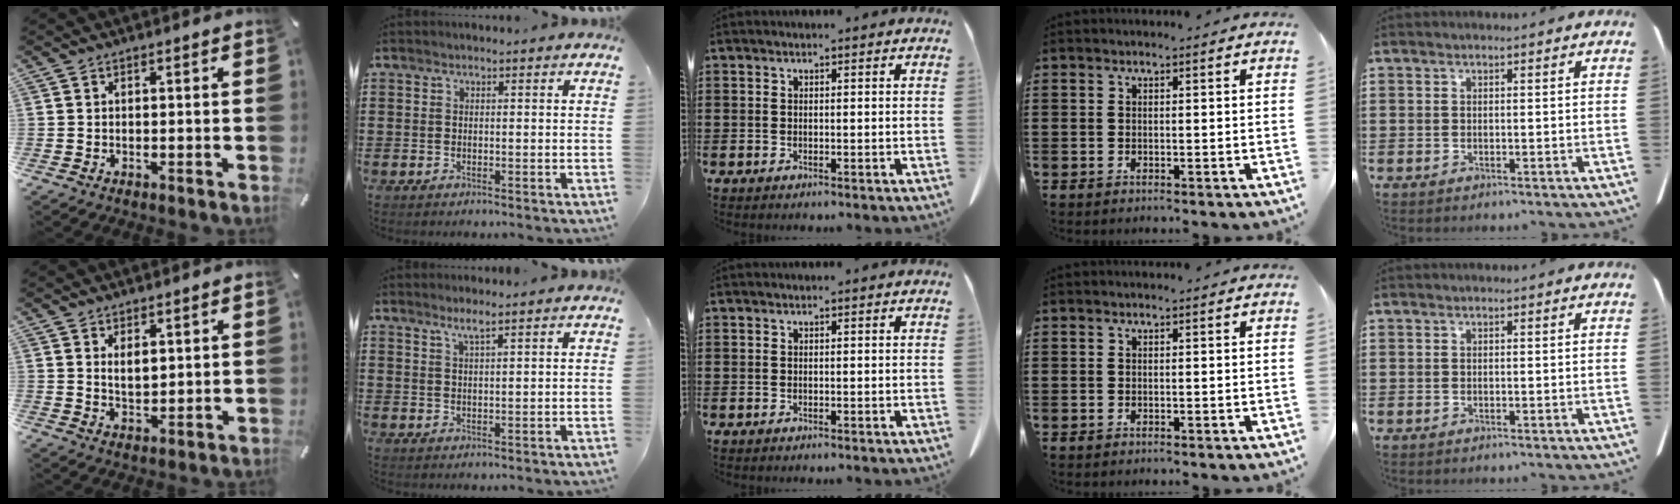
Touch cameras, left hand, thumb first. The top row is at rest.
{"thumb": {"total": 3.5, "force": [2.0, 1.8, 2.3], "torque": [-0.034, -0.008, 0.032]}, "index": {"total": 2.4, "force": [1.9, -0.1, 1.5], "torque": [-0.031, 0.000, 0.035]}}